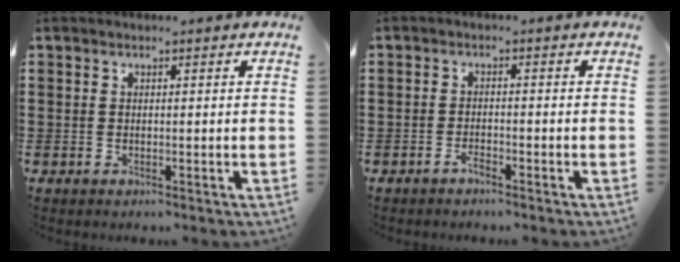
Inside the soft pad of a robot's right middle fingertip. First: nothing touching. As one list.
[{"total": 1.7, "force": [-1.5, 0.4, 0.8], "torque": [-0.018, 0.000, -0.028]}]